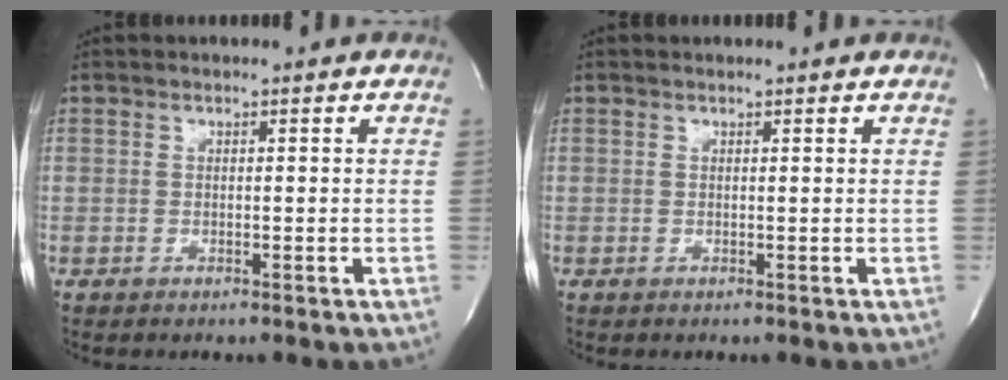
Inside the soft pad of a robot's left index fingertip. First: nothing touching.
{"total": 1.6, "force": [1.6, 0.0, 0.3], "torque": [-0.012, 0.005, 0.017]}